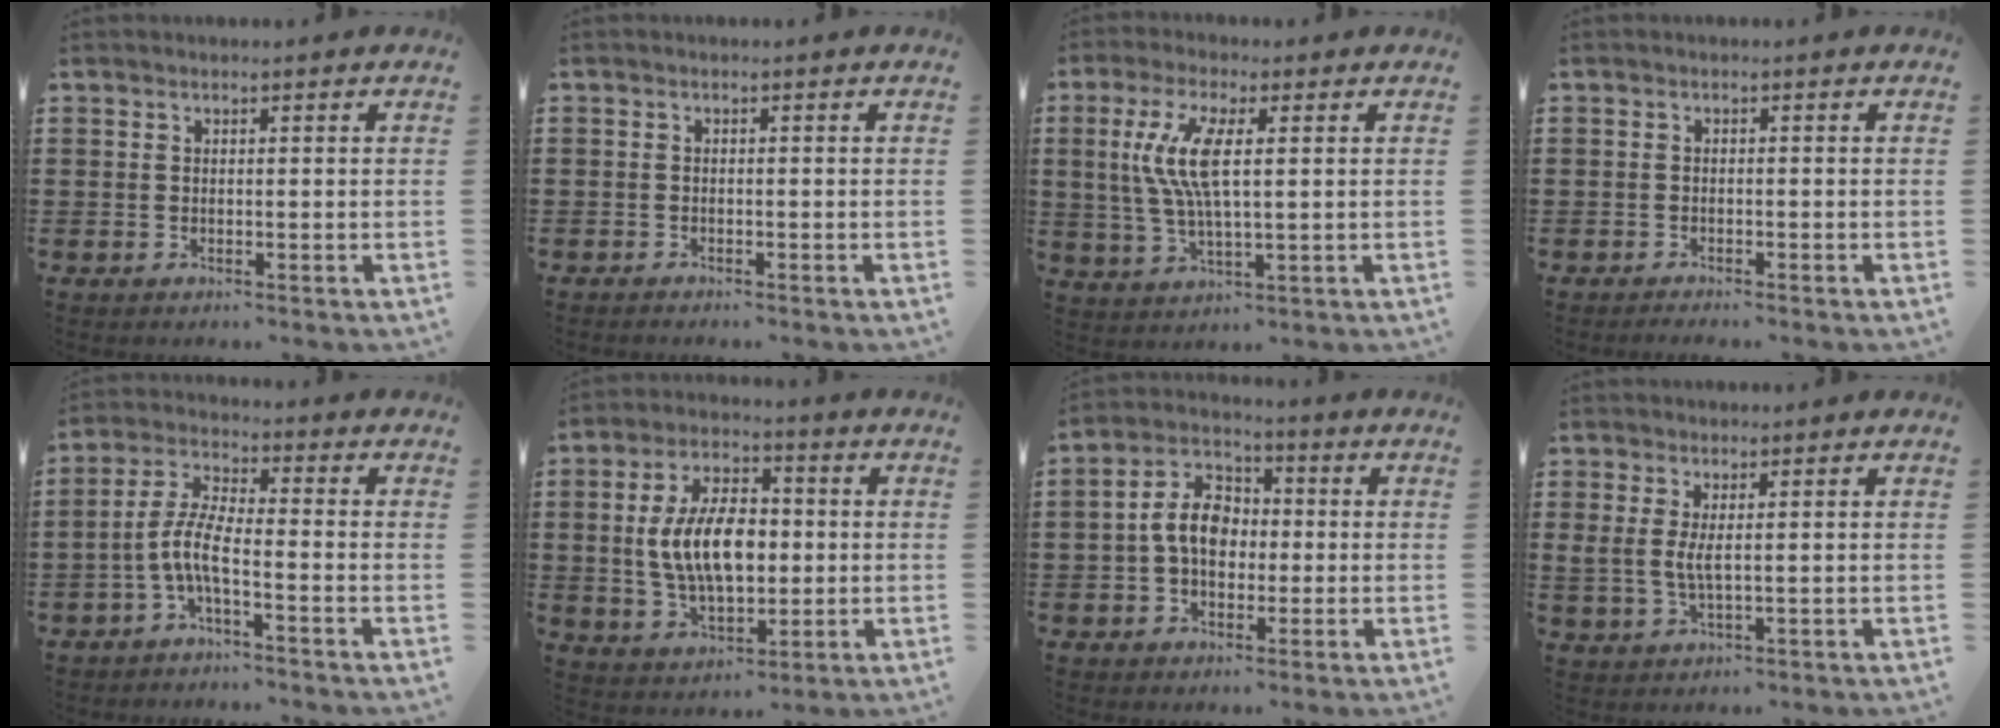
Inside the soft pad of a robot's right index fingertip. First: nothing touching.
{"total": 0.8, "force": [-0.8, 0.1, 0.1], "torque": [-0.004, -0.002, -0.015]}
{"total": 8.7, "force": [1.6, 2.4, 8.1], "torque": [-0.194, -0.008, 0.015]}
{"total": 0.9, "force": [-0.9, 0.0, 0.0], "torque": [-0.002, 0.001, -0.019]}
{"total": 5.7, "force": [-2.6, 1.3, 5.0], "torque": [-0.124, -0.007, -0.056]}
{"total": 10.5, "force": [0.2, 5.9, 8.6], "torque": [-0.182, 0.008, -0.002]}
{"total": 7.5, "force": [-0.4, 5.2, 5.4], "torque": [-0.121, 0.014, -0.012]}
{"total": 3.0, "force": [0.8, 0.9, 2.8], "torque": [-0.073, -0.006, 0.010]}